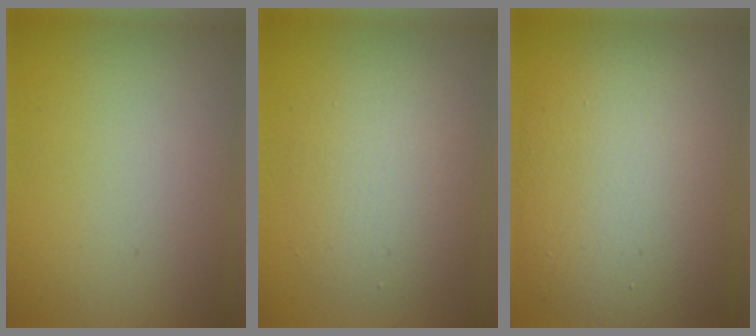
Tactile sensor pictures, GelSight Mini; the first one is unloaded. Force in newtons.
{"total": 5.2, "press": 5.2, "slide": 0.1}
{"total": 13.1, "press": 13.1, "slide": 0.5}